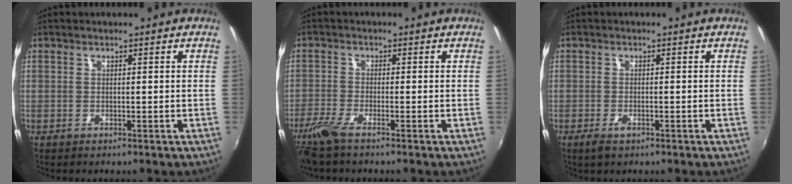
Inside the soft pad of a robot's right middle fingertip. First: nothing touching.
{"total": 4.9, "force": [-3.7, 0.4, 3.1], "torque": [-0.083, -0.013, -0.078]}
{"total": 2.2, "force": [-1.4, 0.9, 1.4], "torque": [-0.031, -0.005, -0.026]}